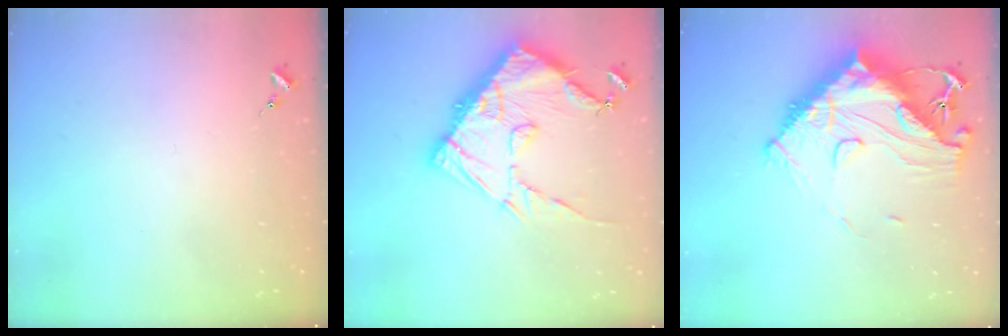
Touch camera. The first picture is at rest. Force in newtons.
{"total": 19.1, "press": 19.0, "slide": 1.6}
{"total": 20.5, "press": 20.4, "slide": 1.8}